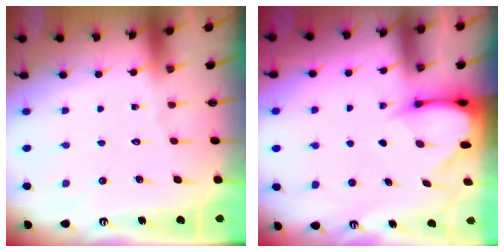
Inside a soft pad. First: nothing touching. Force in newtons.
{"total": 3.6, "press": 3.6, "slide": 0.3}